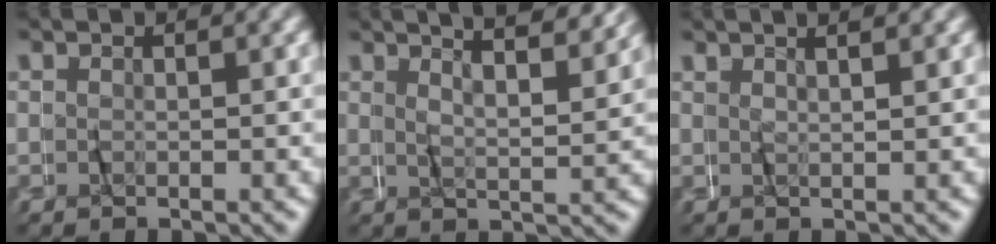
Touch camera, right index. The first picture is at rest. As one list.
[{"total": 5.5, "force": [4.5, 0.8, 3.0], "torque": [-0.061, 0.015, 0.062]}, {"total": 1.4, "force": [1.1, -0.8, 0.2], "torque": [-0.015, 0.006, 0.018]}]